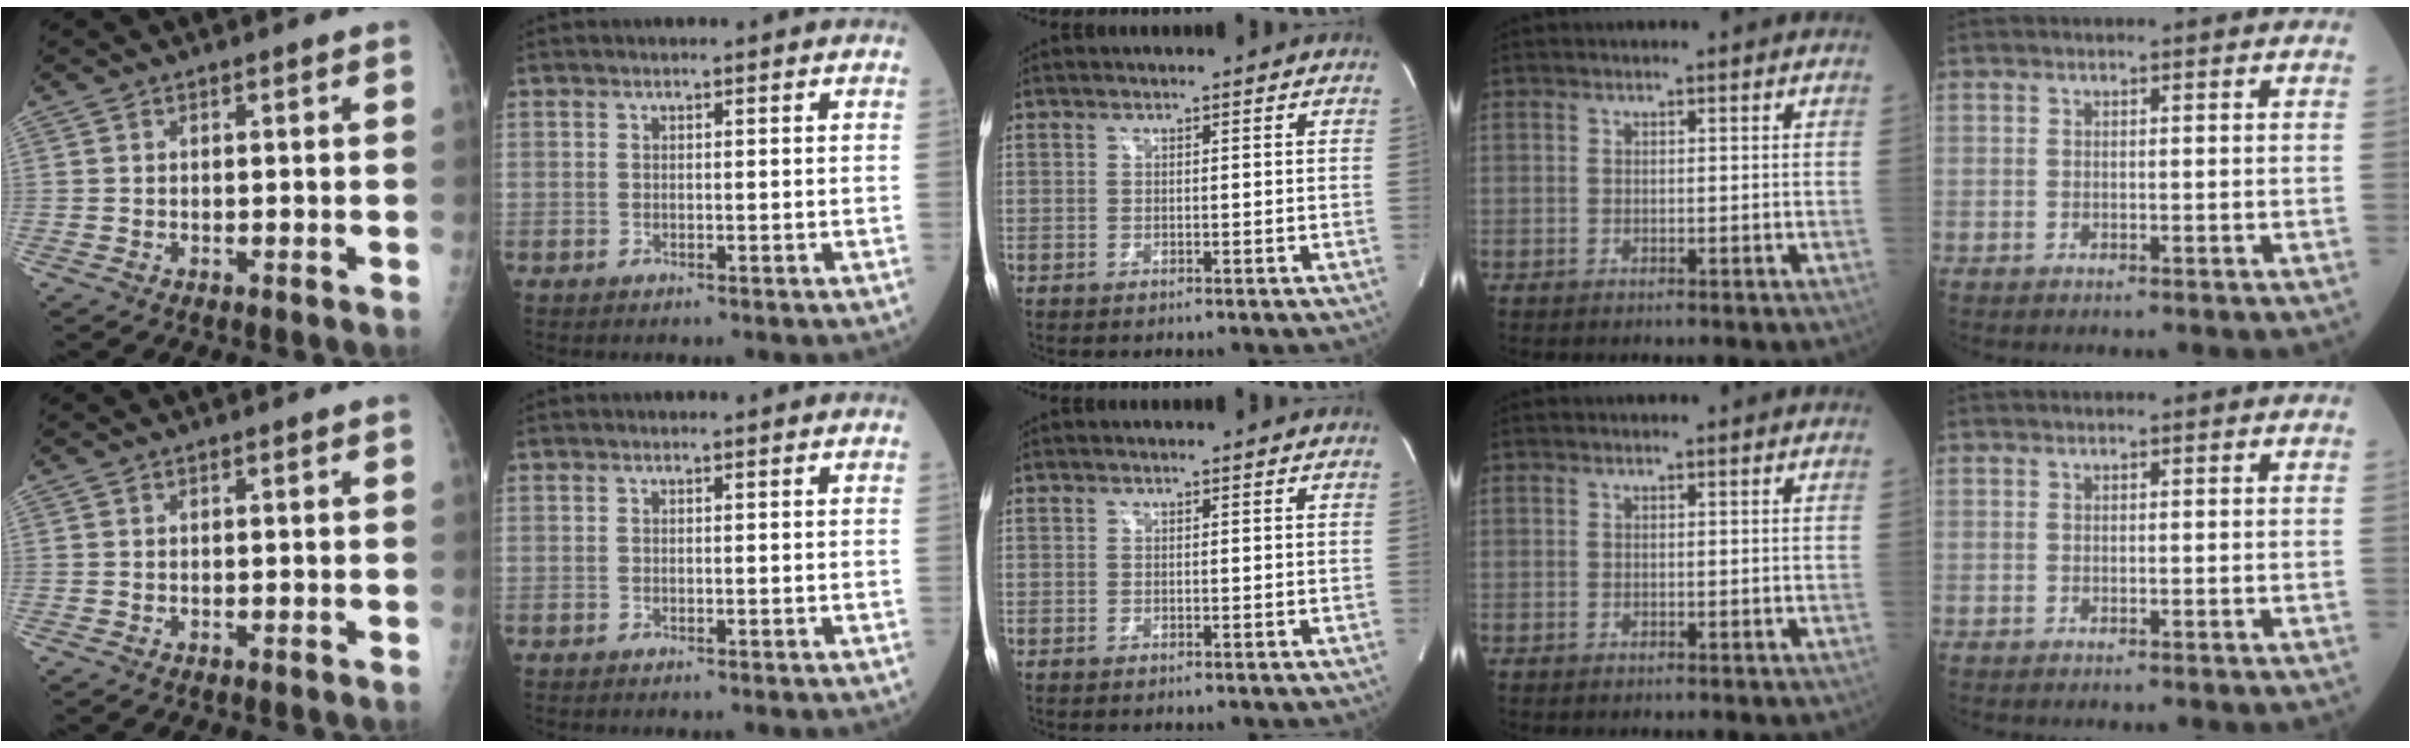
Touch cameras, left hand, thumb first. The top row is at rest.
{}